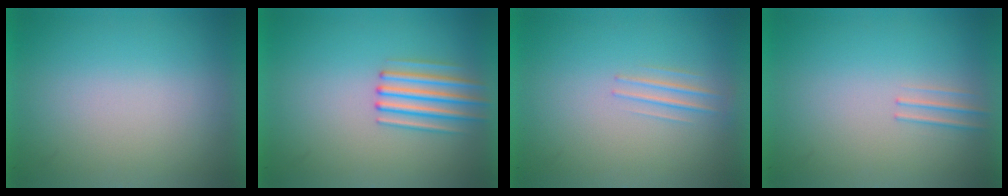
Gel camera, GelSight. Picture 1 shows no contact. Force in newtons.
{"total": 2.6}
{"total": 1.3}
{"total": 1.2}